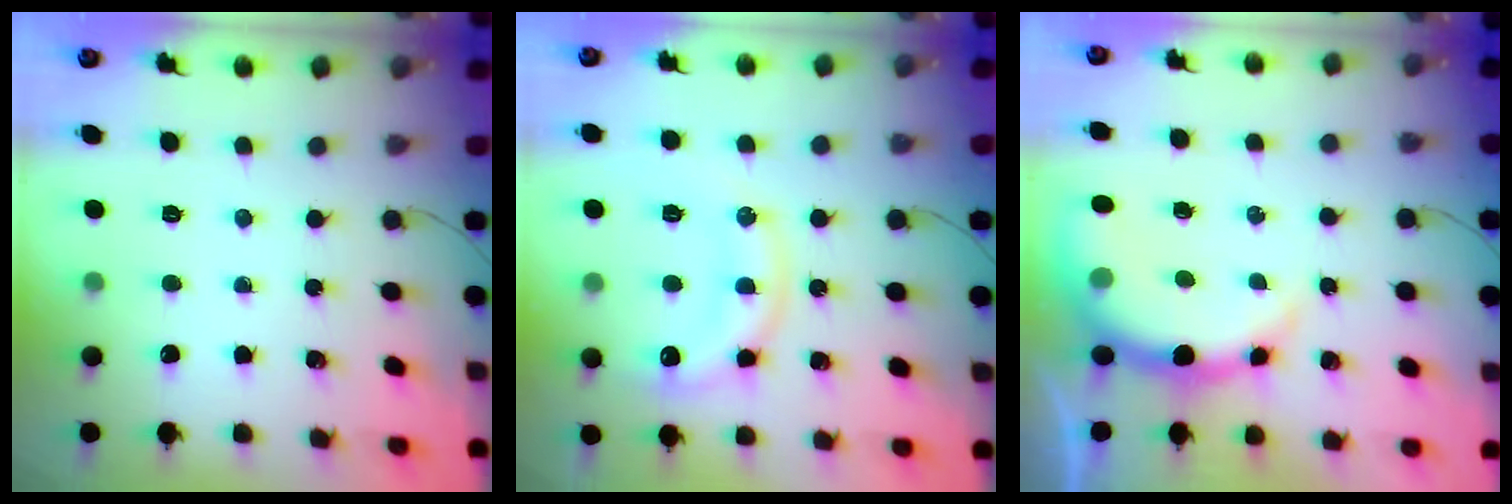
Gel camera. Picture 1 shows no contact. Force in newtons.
{"total": 12.7, "press": 12.7, "slide": 0.9}
{"total": 8.7, "press": 8.5, "slide": 1.8}